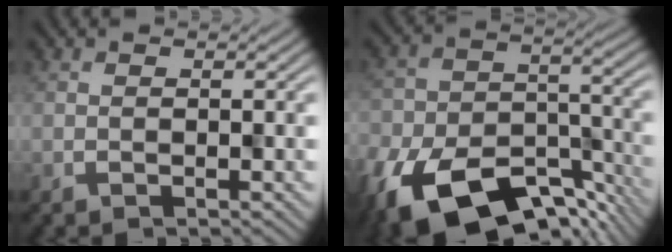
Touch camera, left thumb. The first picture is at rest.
{"total": 15.9, "force": [-10.3, 8.5, 8.7], "torque": [-0.200, -0.052, -0.151]}